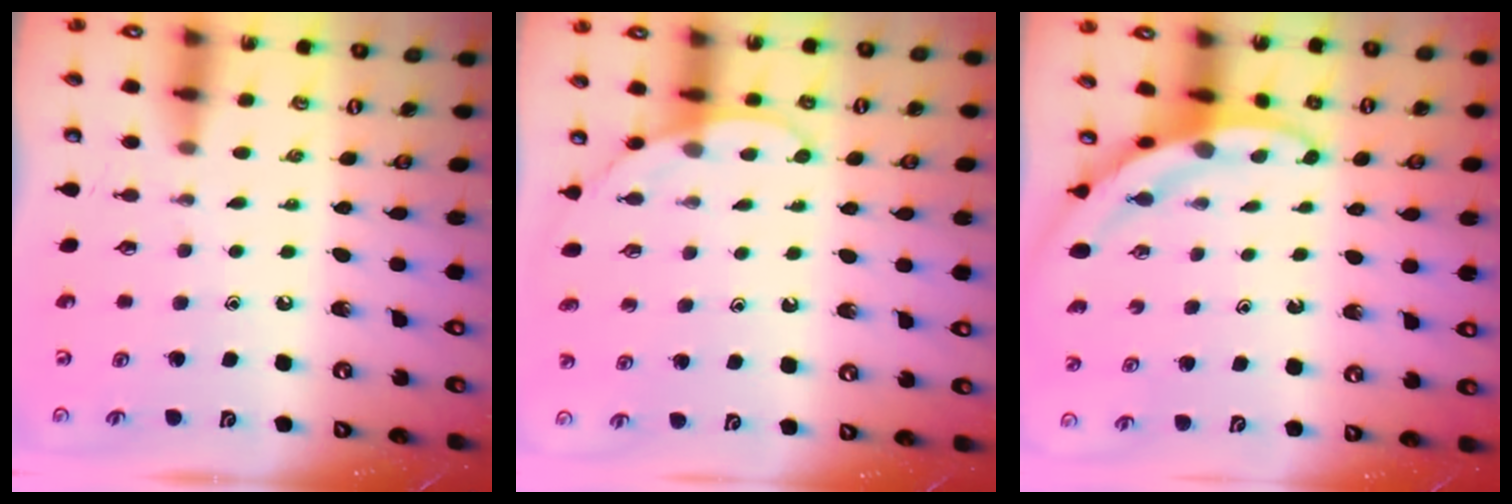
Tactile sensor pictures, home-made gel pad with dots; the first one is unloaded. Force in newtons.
{"total": 6.6, "press": 6.6, "slide": 0.2}
{"total": 3.2, "press": 3.1, "slide": 0.3}